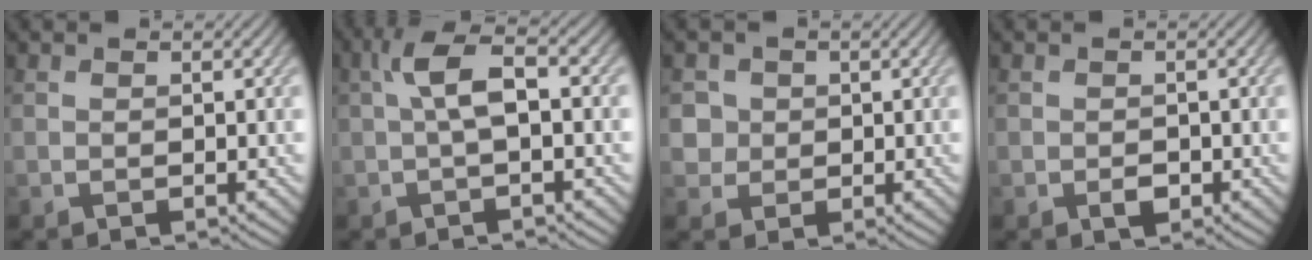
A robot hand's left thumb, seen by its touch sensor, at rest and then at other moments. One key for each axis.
{"total": 4.8, "fx": 0.2, "fy": 1.3, "fz": 4.6, "tx": -0.096, "ty": 0.017, "tz": -0.001}
{"total": 3.0, "fx": 0.5, "fy": 2.9, "fz": 0.6, "tx": -0.025, "ty": -0.007, "tz": 0.013}
{"total": 1.4, "fx": -0.7, "fy": 0.9, "fz": 0.8, "tx": -0.013, "ty": -0.006, "tz": -0.014}